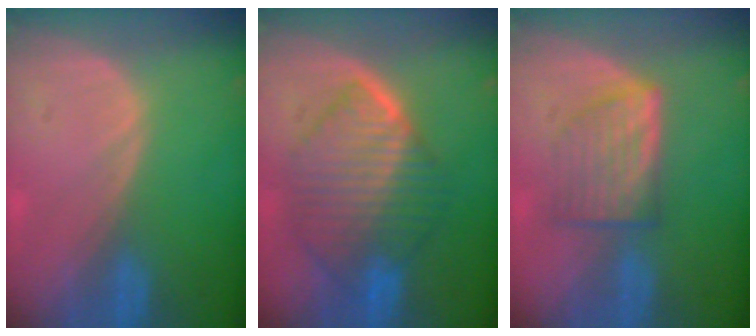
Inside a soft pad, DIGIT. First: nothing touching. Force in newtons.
{"total": 10.6, "press": 10.5, "slide": 0.9}
{"total": 6.1, "press": 5.8, "slide": 1.7}